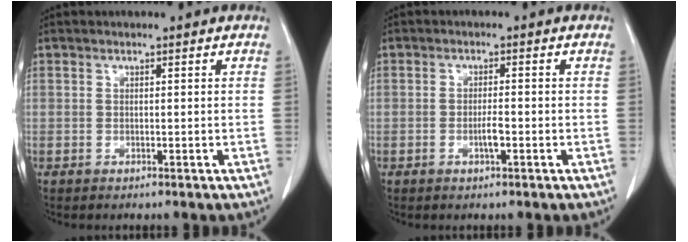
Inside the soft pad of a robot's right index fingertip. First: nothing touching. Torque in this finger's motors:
{"motor_torque": [0.51, 0.11, 0.22, 0.03]}